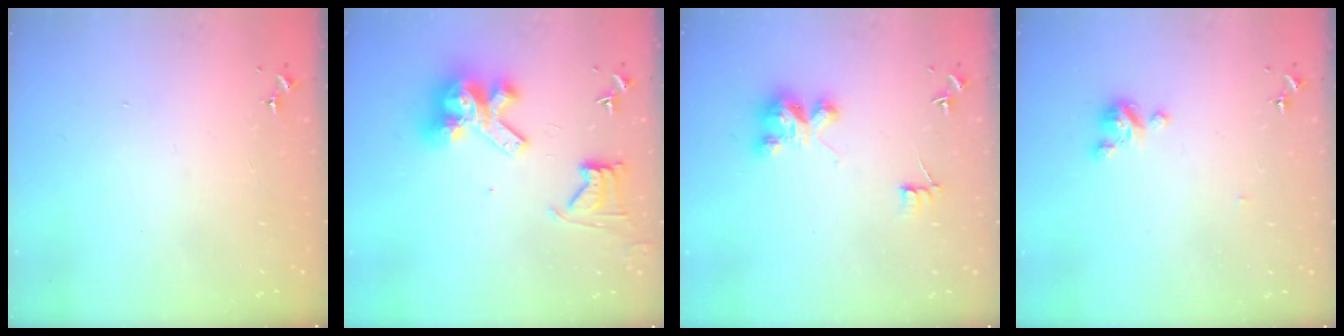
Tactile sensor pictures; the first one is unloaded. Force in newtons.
{"total": 14.2, "press": 14.1, "slide": 1.7}
{"total": 6.3, "press": 6.3, "slide": 0.3}
{"total": 3.8, "press": 3.8, "slide": 0.2}